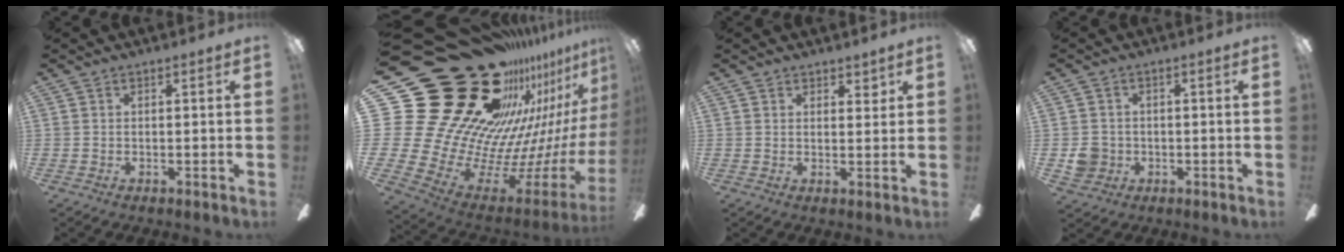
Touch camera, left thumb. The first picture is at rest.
{"total": 43.6, "force": [23.4, 24.7, 27.4], "torque": [-0.375, -0.266, 0.540]}
{"total": 2.9, "force": [2.3, 1.6, 0.5], "torque": [0.002, -0.007, 0.040]}
{"total": 5.0, "force": [-0.8, 4.8, 1.3], "torque": [-0.018, 0.010, -0.013]}